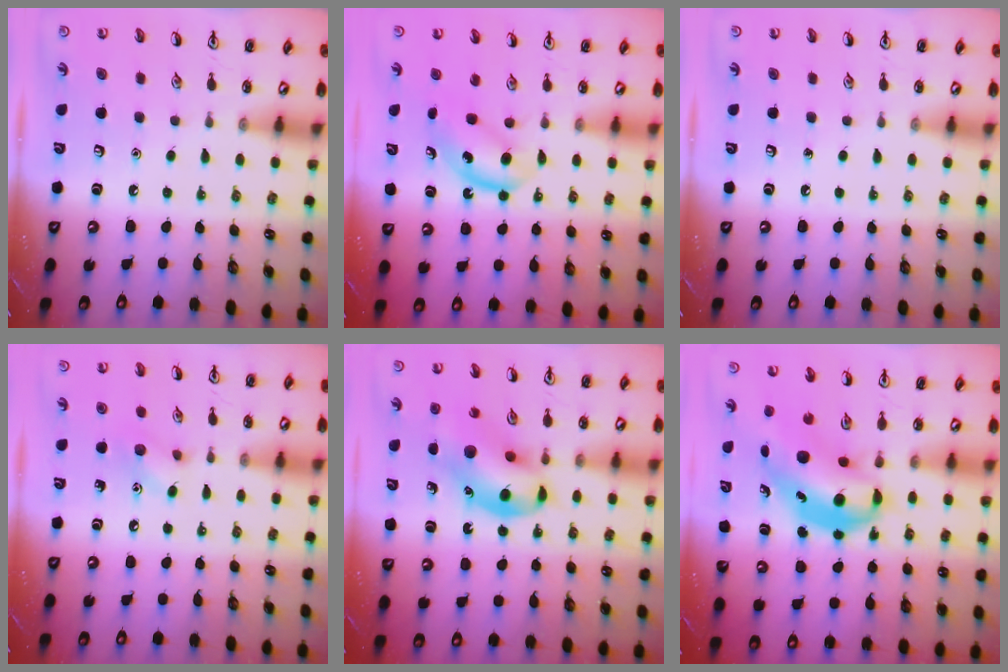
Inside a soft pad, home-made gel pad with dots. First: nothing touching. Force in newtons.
{"total": 5.4, "press": 5.4, "slide": 0.8}
{"total": 0.0}
{"total": 6.3, "press": 6.2, "slide": 0.9}
{"total": 11.6, "press": 11.2, "slide": 3.1}
{"total": 6.3, "press": 6.1, "slide": 1.6}